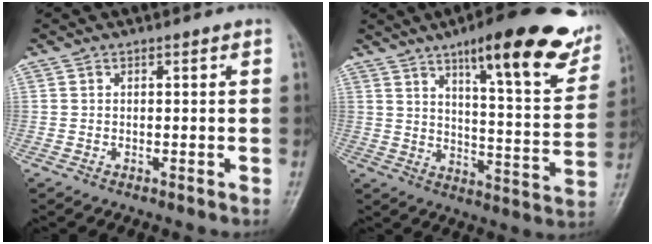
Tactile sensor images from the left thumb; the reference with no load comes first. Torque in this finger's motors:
{"motor_torque": [1.10, 1.08, 1.47, -1.30, 0.12]}